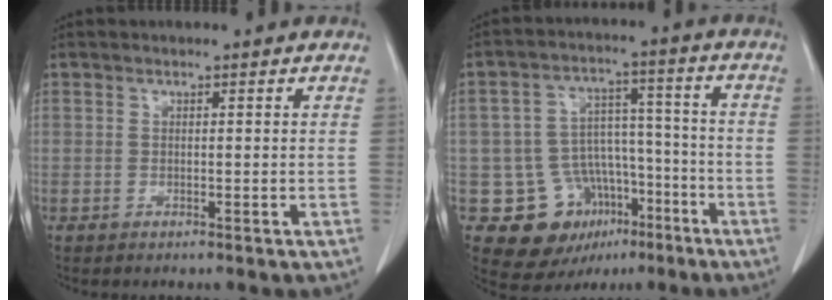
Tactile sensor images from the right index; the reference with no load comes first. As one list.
[{"total": 12.9, "force": [-5.8, 10.2, 5.4], "torque": [-0.084, 0.043, -0.073]}]